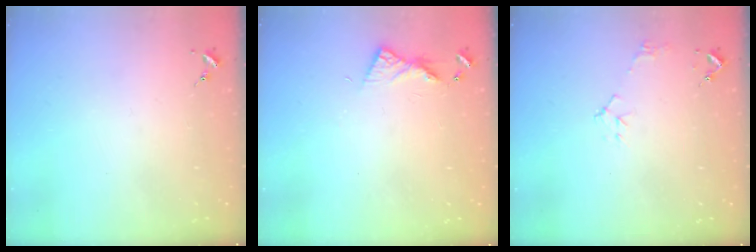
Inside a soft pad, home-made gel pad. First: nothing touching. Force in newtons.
{"total": 6.1, "press": 6.1, "slide": 0.6}
{"total": 5.3, "press": 5.3, "slide": 0.7}